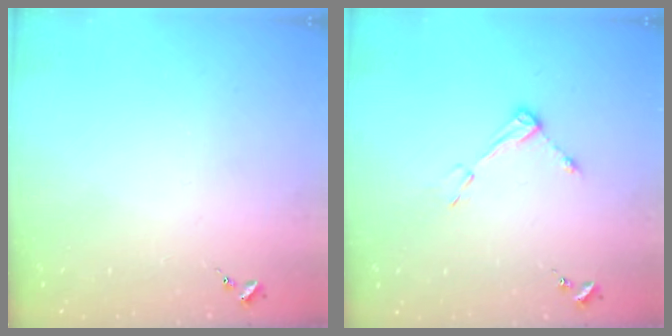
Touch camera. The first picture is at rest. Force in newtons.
{"total": 6.0, "press": 5.9, "slide": 0.6}